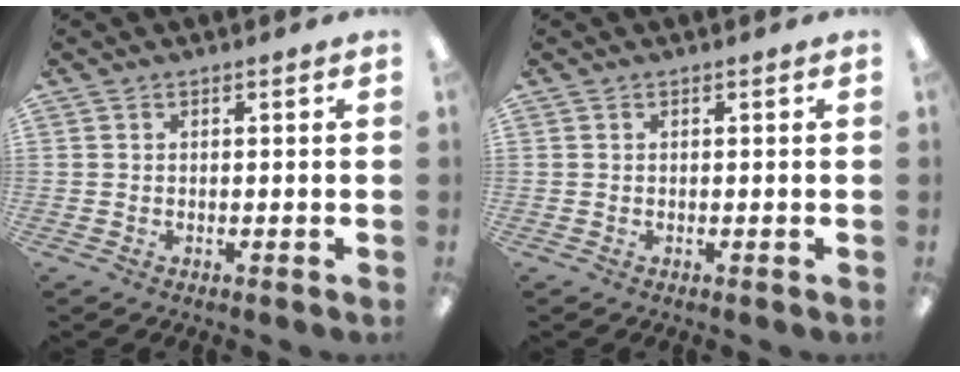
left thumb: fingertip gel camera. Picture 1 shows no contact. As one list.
[{"total": 0.0}]